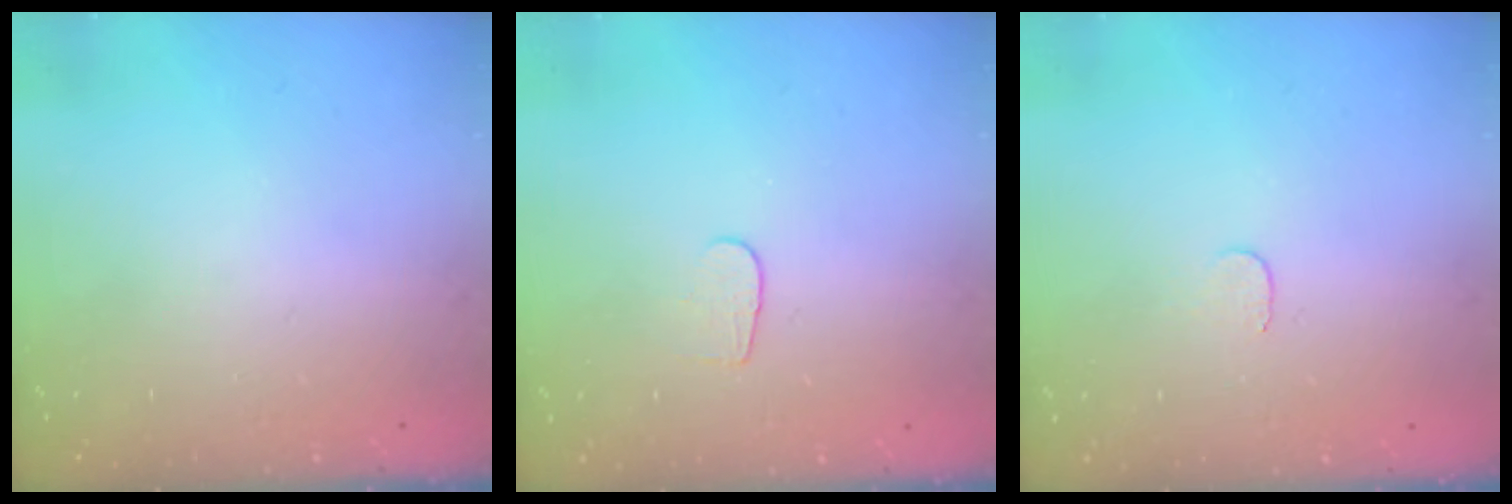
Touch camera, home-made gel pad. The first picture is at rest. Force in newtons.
{"total": 4.3, "press": 4.3, "slide": 0.5}
{"total": 3.0, "press": 3.0, "slide": 0.3}